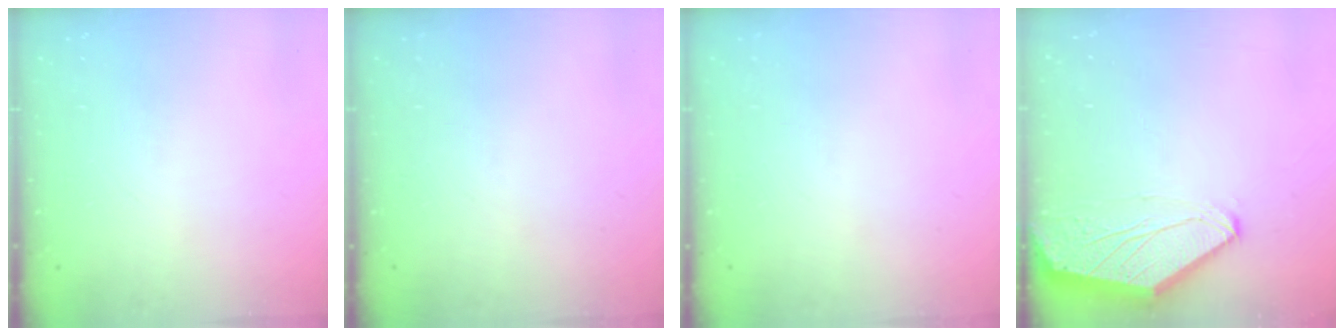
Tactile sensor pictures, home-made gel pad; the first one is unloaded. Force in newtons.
{"total": 0.0}
{"total": 0.0}
{"total": 0.0}